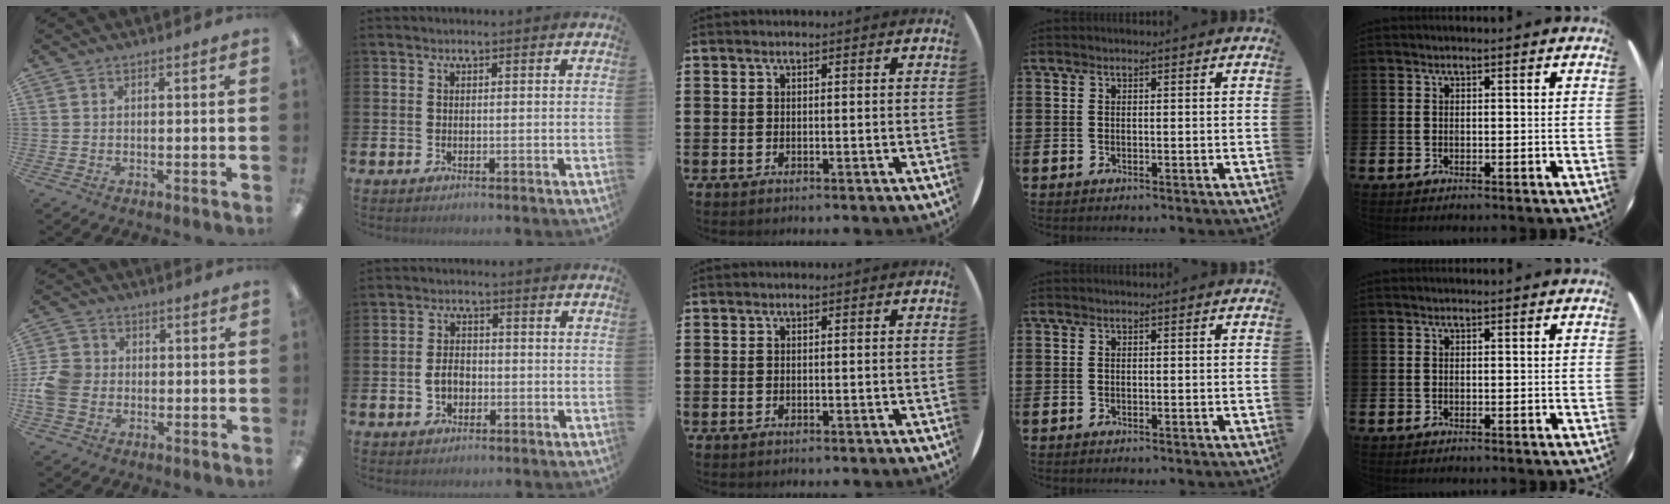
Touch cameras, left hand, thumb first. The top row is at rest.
{"thumb": {"total": 7.5, "force": [-1.1, 6.4, 3.8], "torque": [-0.088, 0.020, -0.016]}, "index": {"total": 3.1, "force": [-0.8, 2.3, 2.0], "torque": [-0.027, 0.002, -0.020]}}